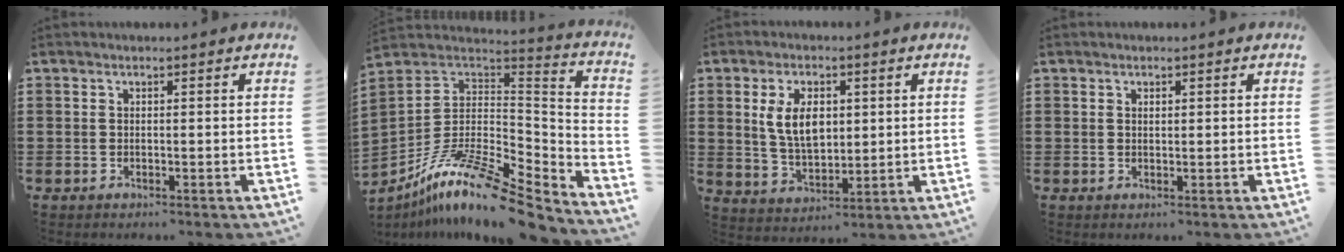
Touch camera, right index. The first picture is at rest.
{"total": 13.8, "force": [-9.1, 3.8, 9.6], "torque": [-0.185, 0.013, -0.167]}
{"total": 7.5, "force": [1.5, 4.4, 5.9], "torque": [-0.131, 0.006, 0.020]}
{"total": 0.6, "force": [0.3, 0.3, 0.4], "torque": [-0.008, 0.001, 0.006]}